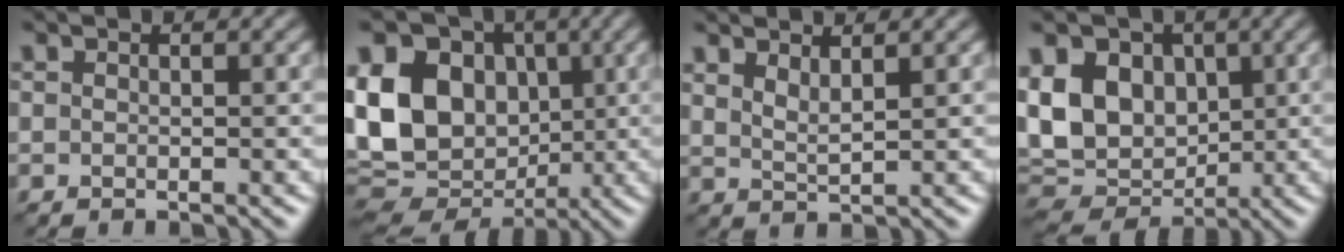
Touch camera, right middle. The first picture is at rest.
{"total": 16.1, "force": [1.5, 13.0, 9.5], "torque": [-0.204, 0.013, 0.019]}
{"total": 2.0, "force": [1.5, 0.4, 1.2], "torque": [-0.023, -0.005, 0.029]}
{"total": 11.8, "force": [2.4, 8.9, 7.3], "torque": [-0.144, 0.018, 0.037]}